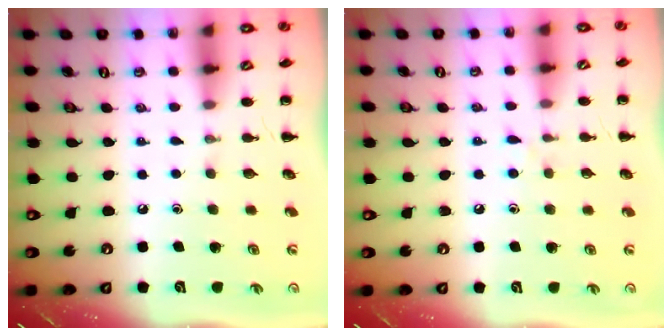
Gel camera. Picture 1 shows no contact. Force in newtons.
{"total": 4.9, "press": 4.5, "slide": 1.9}